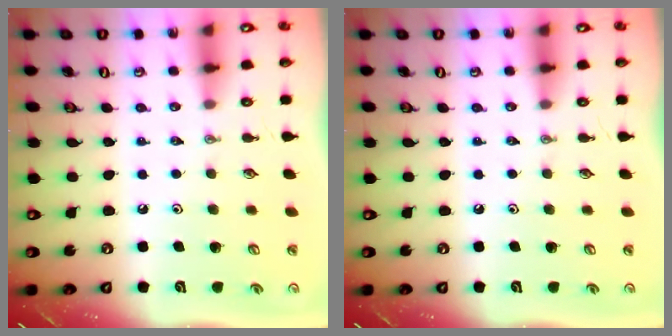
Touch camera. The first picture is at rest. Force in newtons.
{"total": 0.0}